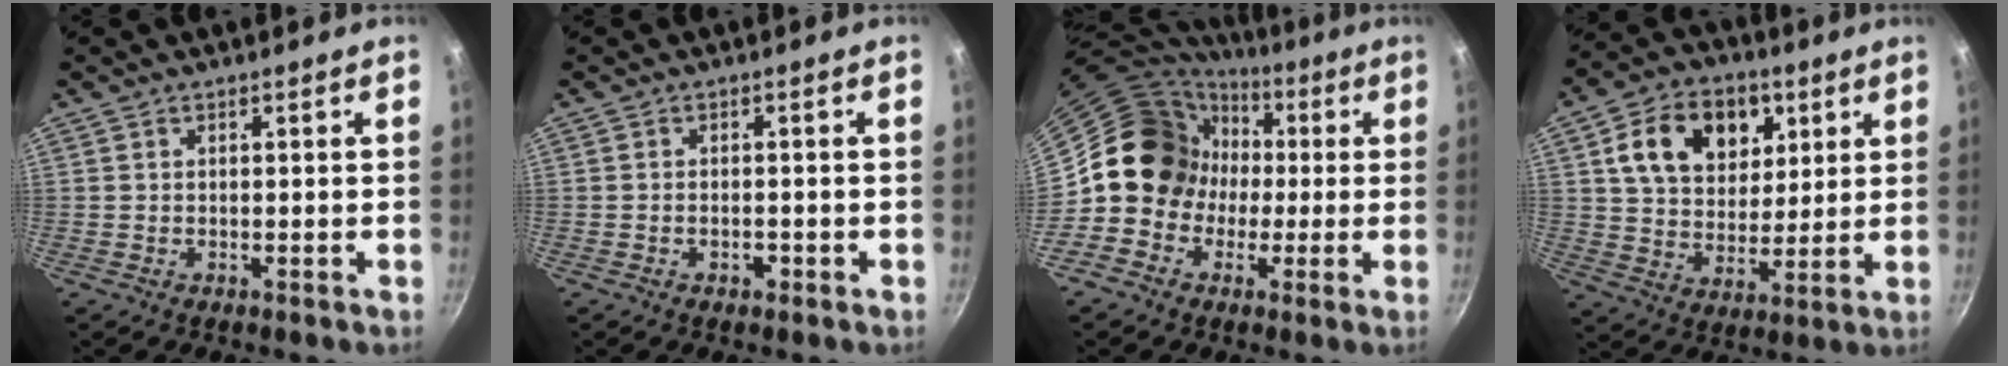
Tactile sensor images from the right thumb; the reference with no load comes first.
{"total": 1.6, "force": [-0.7, 1.0, 1.0], "torque": [-0.014, 0.005, -0.011]}
{"total": 13.9, "force": [0.2, 12.8, 5.4], "torque": [-0.044, 0.032, -0.012]}
{"total": 16.4, "force": [5.9, 11.9, 9.6], "torque": [-0.127, -0.008, 0.093]}